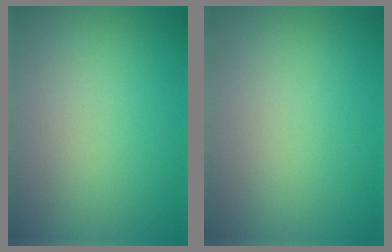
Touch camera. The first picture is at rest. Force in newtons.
{"total": 0.0}